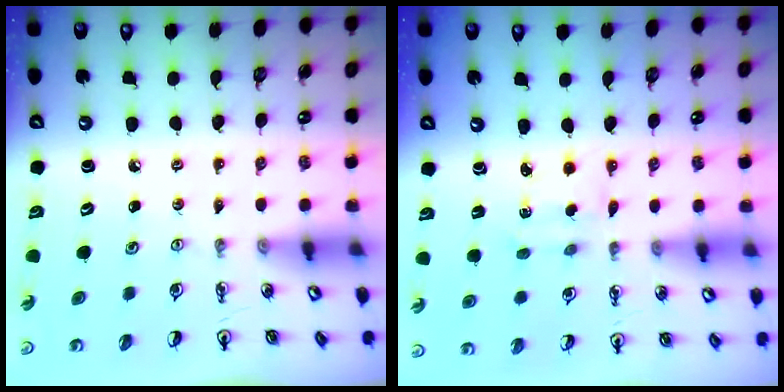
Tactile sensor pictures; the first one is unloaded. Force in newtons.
{"total": 2.0, "press": 1.9, "slide": 0.7}